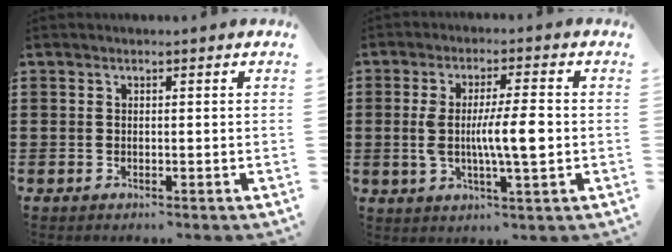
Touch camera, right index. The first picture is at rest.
{"total": 8.2, "force": [-0.5, 1.4, 8.1], "torque": [-0.156, -0.004, -0.016]}